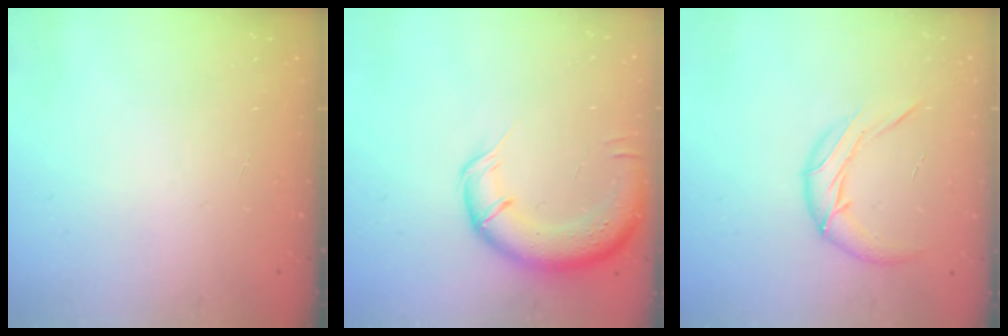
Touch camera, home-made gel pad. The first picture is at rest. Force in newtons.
{"total": 14.0, "press": 13.7, "slide": 2.9}
{"total": 11.2, "press": 10.9, "slide": 2.4}